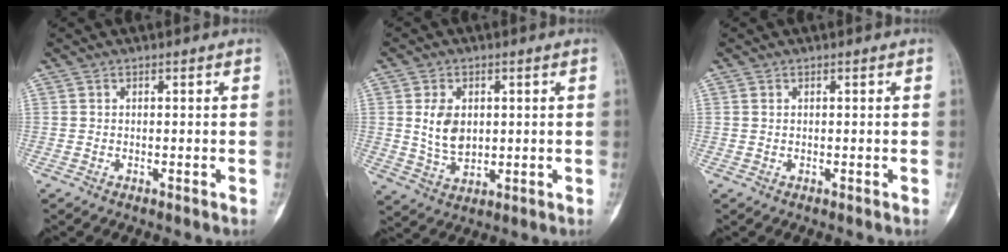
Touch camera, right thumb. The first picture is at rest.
{"total": 7.4, "force": [1.2, 5.1, 5.2], "torque": [-0.075, -0.010, 0.031]}
{"total": 0.5, "force": [0.2, 0.3, 0.3], "torque": [-0.005, 0.002, 0.003]}